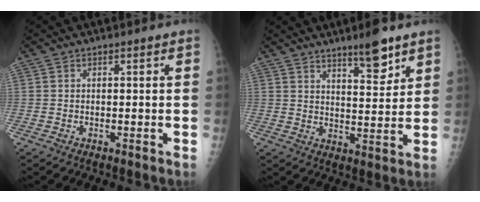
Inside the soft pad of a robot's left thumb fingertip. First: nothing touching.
{"total": 8.0, "force": [5.7, 2.0, 5.3], "torque": [-0.066, -0.042, 0.090]}